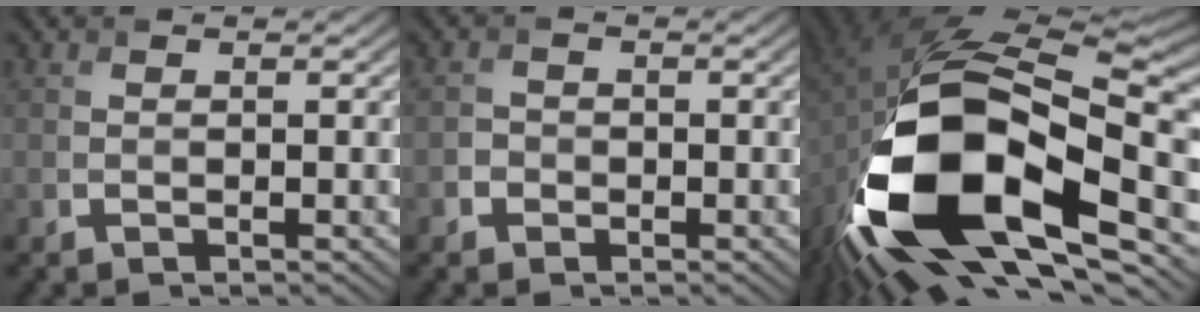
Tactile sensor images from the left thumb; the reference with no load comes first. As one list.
[{"total": 1.7, "force": [-0.8, 1.5, 0.2], "torque": [-0.001, -0.006, -0.018]}, {"total": 20.7, "force": [-7.8, 10.9, 15.8], "torque": [-0.337, -0.046, -0.120]}]